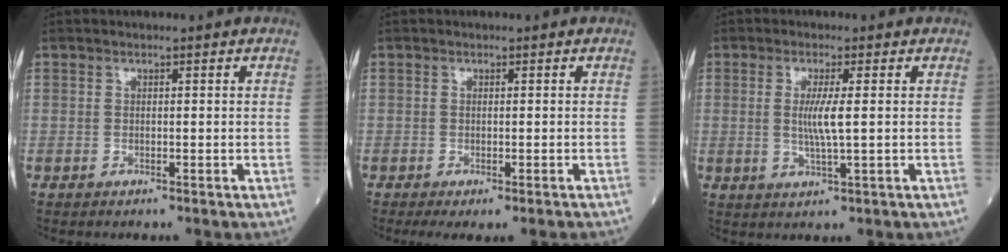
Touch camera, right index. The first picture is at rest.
{"total": 4.7, "force": [-3.5, 0.3, 3.1], "torque": [-0.040, -0.008, -0.048]}
{"total": 4.4, "force": [0.4, -0.2, 4.4], "torque": [-0.089, -0.009, 0.008]}